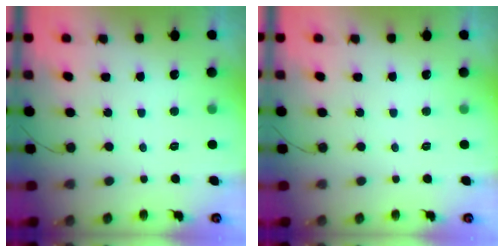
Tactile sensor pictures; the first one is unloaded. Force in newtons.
{"total": 0.0}